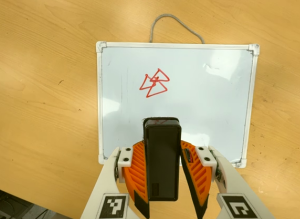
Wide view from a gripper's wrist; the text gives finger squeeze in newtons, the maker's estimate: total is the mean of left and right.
{"total": 5.2, "left": 4.2, "right": 6.2}